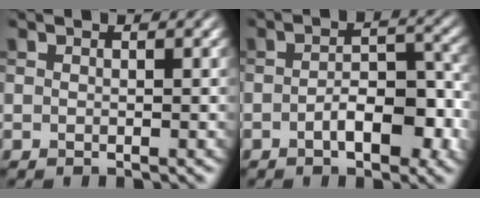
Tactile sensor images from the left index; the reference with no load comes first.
{"total": 5.0, "force": [-1.8, 2.4, 4.0], "torque": [-0.061, 0.005, -0.026]}